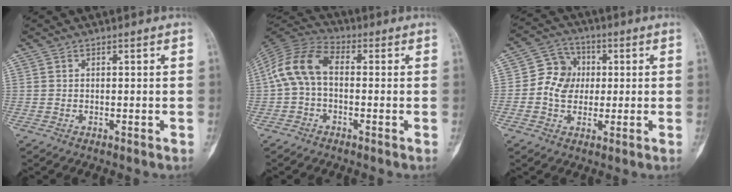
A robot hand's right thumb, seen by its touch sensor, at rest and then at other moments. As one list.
[{"total": 10.2, "force": [0.0, 6.2, 8.0], "torque": [-0.160, 0.030, -0.013]}, {"total": 8.3, "force": [0.2, 7.0, 4.3], "torque": [-0.045, 0.014, -0.008]}]